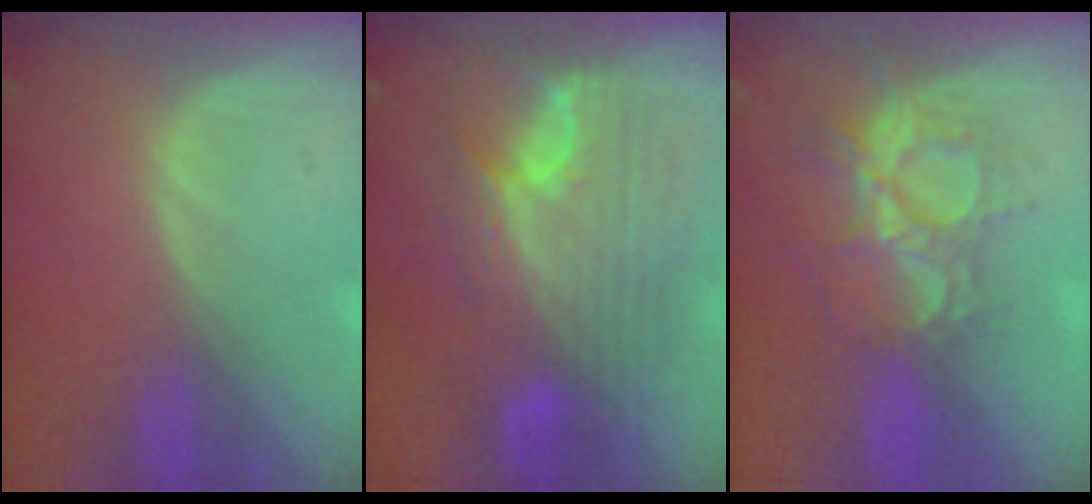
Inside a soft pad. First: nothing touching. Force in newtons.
{"total": 11.9, "press": 11.8, "slide": 1.0}
{"total": 9.3, "press": 7.9, "slide": 4.9}